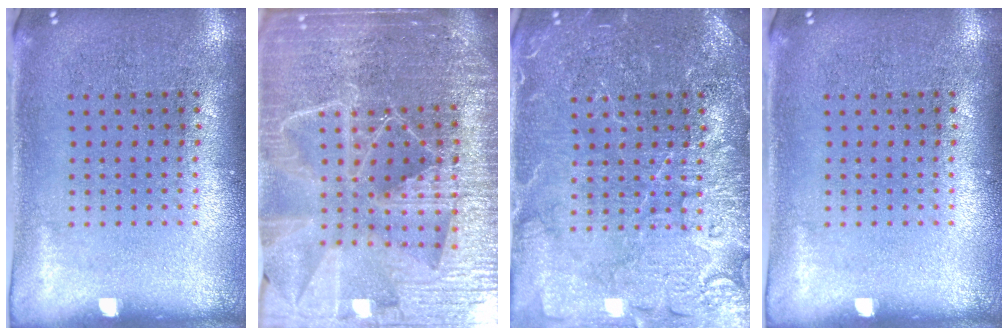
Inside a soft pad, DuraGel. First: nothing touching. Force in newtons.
{"total": 6.4, "press": 5.6, "slide": 3.3}
{"total": 4.1, "press": 4.1, "slide": 0.6}
{"total": 0.0}